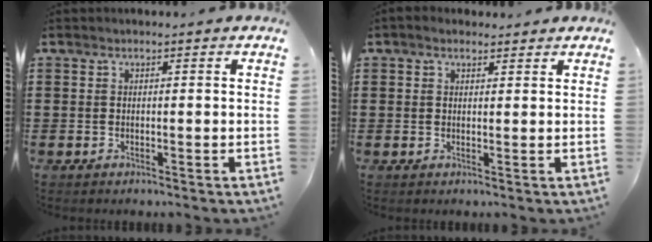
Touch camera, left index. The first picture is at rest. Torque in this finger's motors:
{"motor_torque": [2.14, 0.00, 0.26, 0.08]}